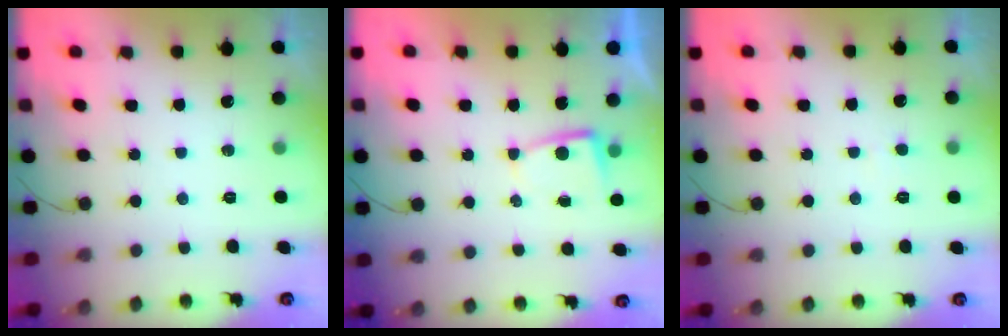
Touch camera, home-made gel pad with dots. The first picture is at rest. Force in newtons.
{"total": 2.0, "press": 2.0, "slide": 0.3}
{"total": 1.7, "press": 1.7, "slide": 0.1}